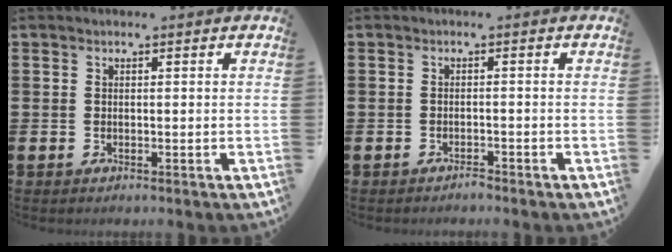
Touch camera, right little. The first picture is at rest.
{"total": 0.9, "force": [-0.9, 0.1, 0.1], "torque": [0.004, -0.005, -0.021]}